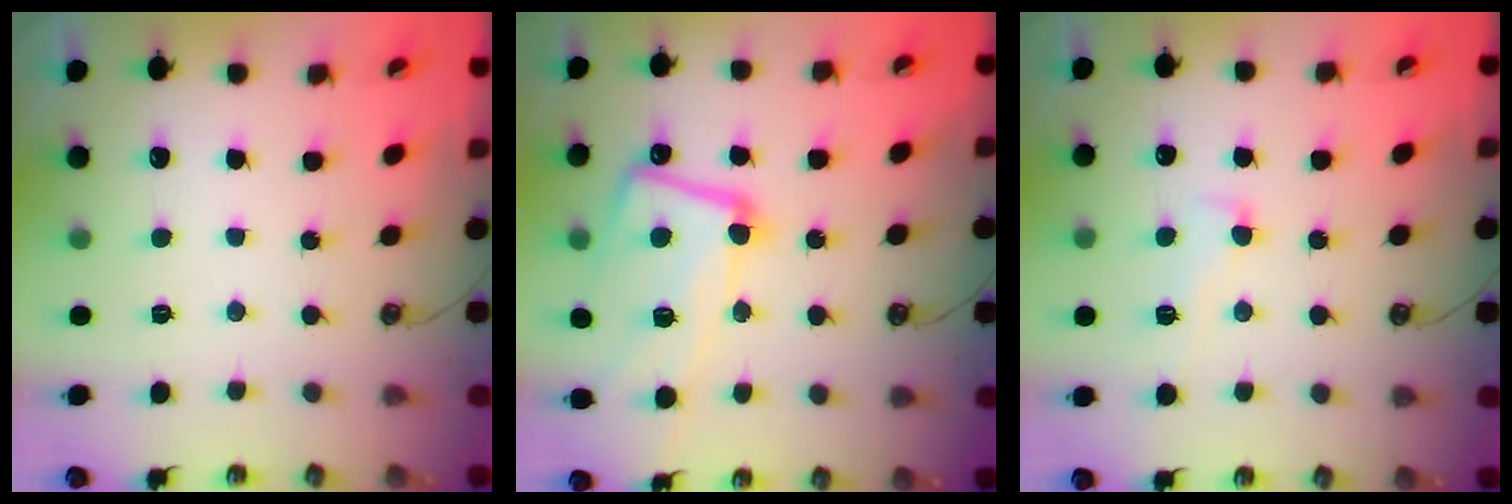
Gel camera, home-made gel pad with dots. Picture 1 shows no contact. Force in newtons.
{"total": 15.3, "press": 15.3, "slide": 1.3}
{"total": 1.2, "press": 0.9, "slide": 0.8}